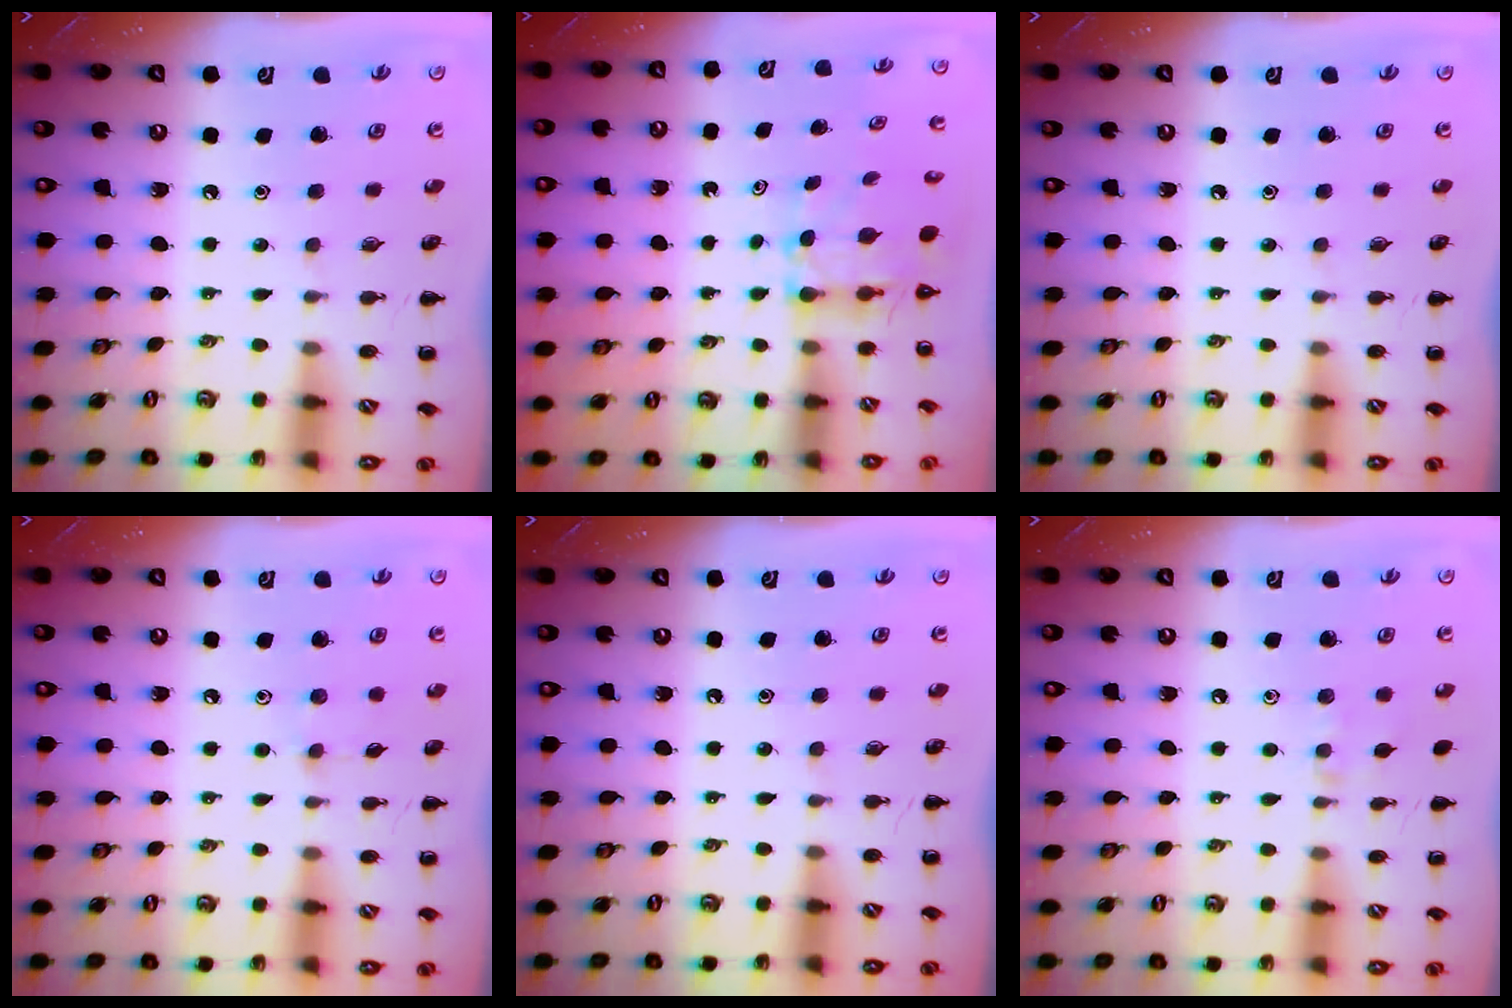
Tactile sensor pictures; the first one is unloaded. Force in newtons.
{"total": 5.1, "press": 5.1, "slide": 0.5}
{"total": 0.0}
{"total": 4.2, "press": 3.8, "slide": 1.7}
{"total": 0.0}
{"total": 5.4, "press": 5.1, "slide": 1.8}